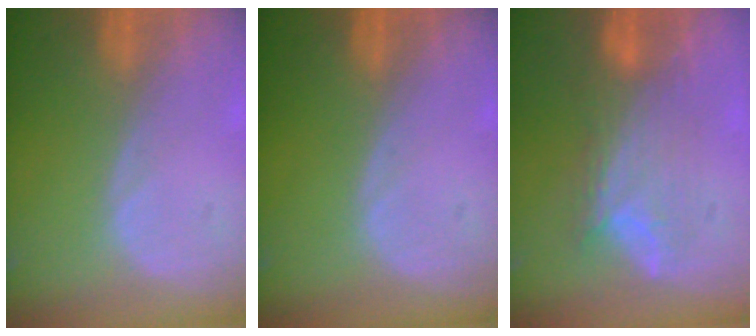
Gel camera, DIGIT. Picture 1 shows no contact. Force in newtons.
{"total": 0.0}
{"total": 7.0, "press": 6.8, "slide": 1.7}